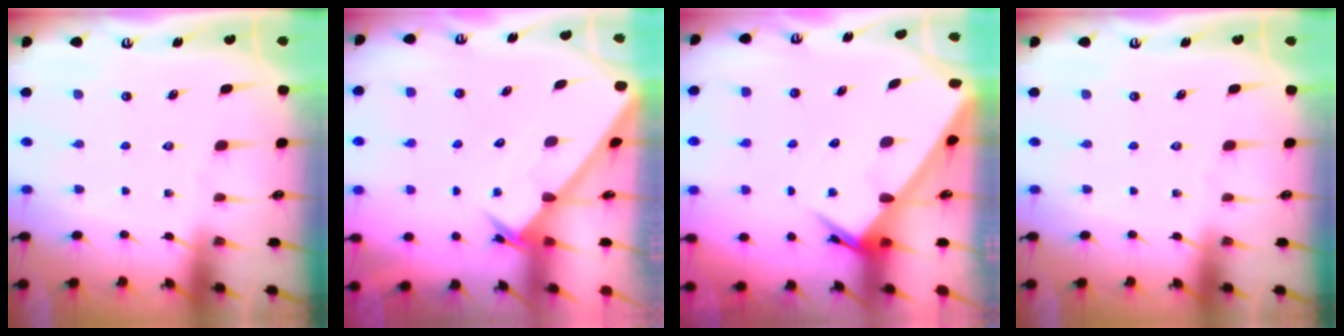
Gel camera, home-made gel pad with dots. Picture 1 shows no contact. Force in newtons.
{"total": 2.6, "press": 2.6, "slide": 0.2}
{"total": 5.1, "press": 5.1, "slide": 0.4}
{"total": 0.0}